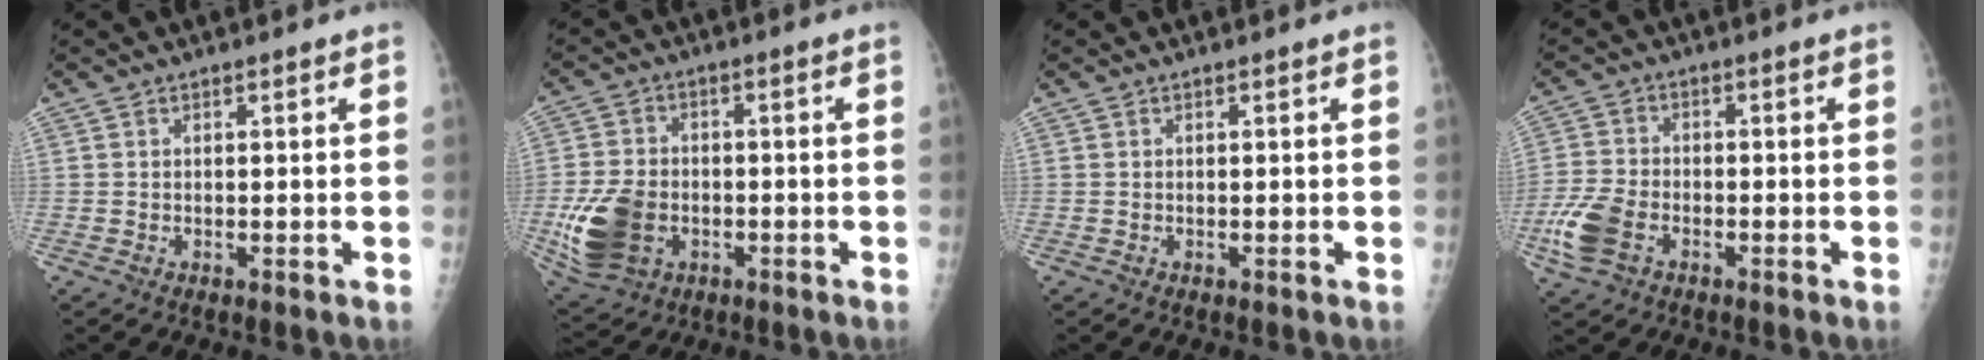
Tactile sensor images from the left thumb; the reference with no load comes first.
{"total": 11.9, "force": [-3.0, 8.7, 7.7], "torque": [-0.146, 0.005, -0.046]}
{"total": 0.0}
{"total": 7.9, "force": [-3.3, 5.0, 5.2], "torque": [-0.126, 0.008, -0.065]}